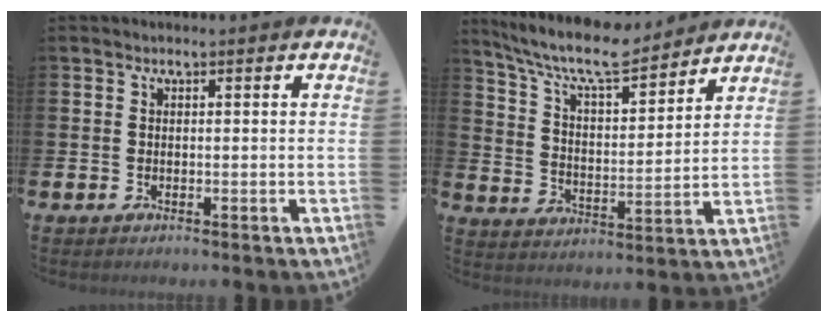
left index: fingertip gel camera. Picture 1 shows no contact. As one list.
[{"total": 9.3, "force": [8.4, 1.7, 3.6], "torque": [-0.101, -0.051, 0.147]}]